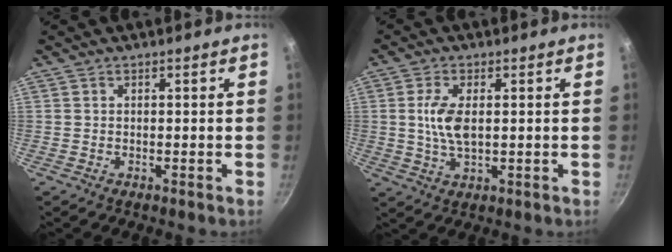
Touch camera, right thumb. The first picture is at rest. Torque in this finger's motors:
{"motor_torque": [0.04, 0.04, 0.39, 0.27, 0.05]}